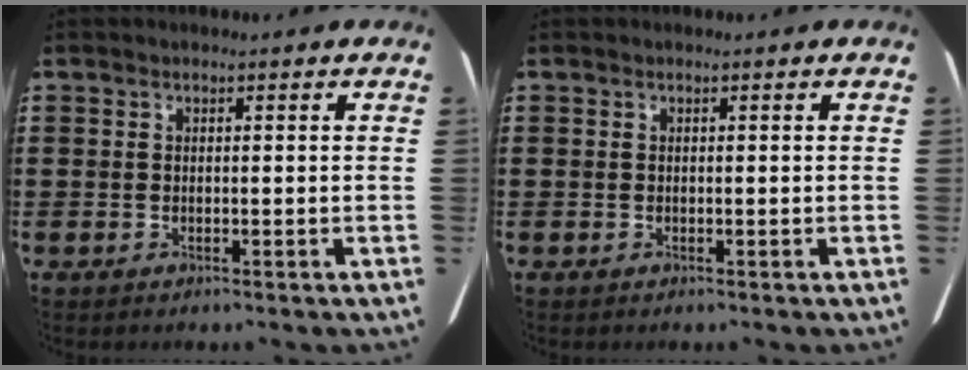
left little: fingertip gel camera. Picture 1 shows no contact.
{"total": 0.0}